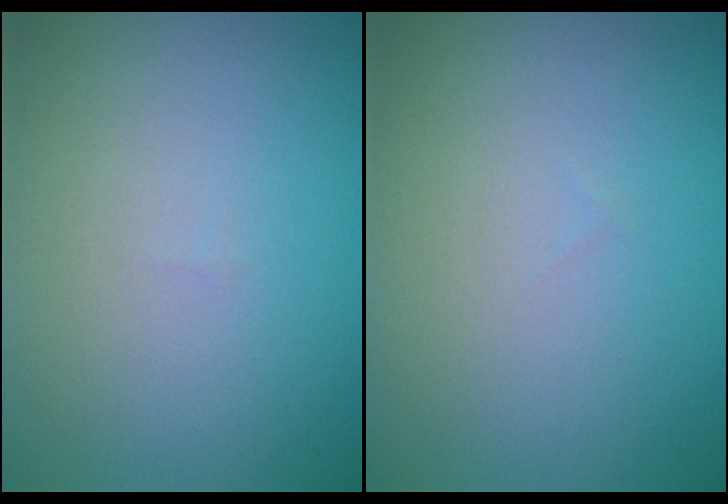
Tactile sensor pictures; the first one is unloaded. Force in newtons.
{"total": 0.0}